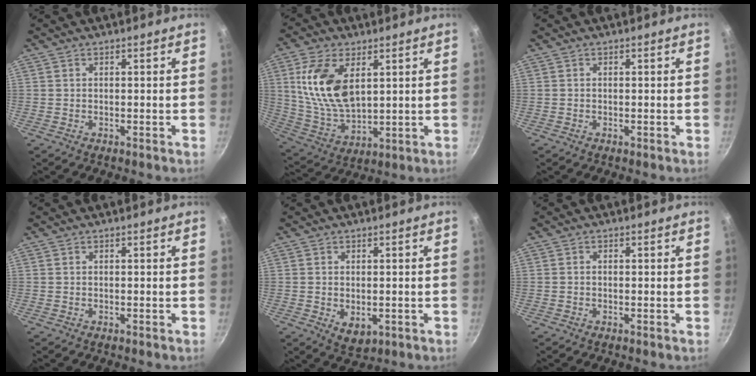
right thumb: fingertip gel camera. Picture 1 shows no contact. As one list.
[{"total": 15.0, "force": [4.4, 8.3, 11.7], "torque": [-0.215, -0.022, 0.096]}, {"total": 0.0}, {"total": 0.0}, {"total": 4.7, "force": [-0.6, 3.1, 3.5], "torque": [-0.053, -0.014, -0.003]}, {"total": 0.5, "force": [-0.1, 0.4, 0.3], "torque": [-0.005, 0.003, -0.002]}]